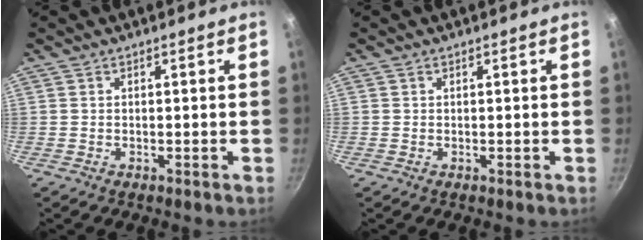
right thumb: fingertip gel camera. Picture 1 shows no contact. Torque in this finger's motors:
{"motor_torque": [1.09, 0.04, -1.12, 0.66, 0.04]}